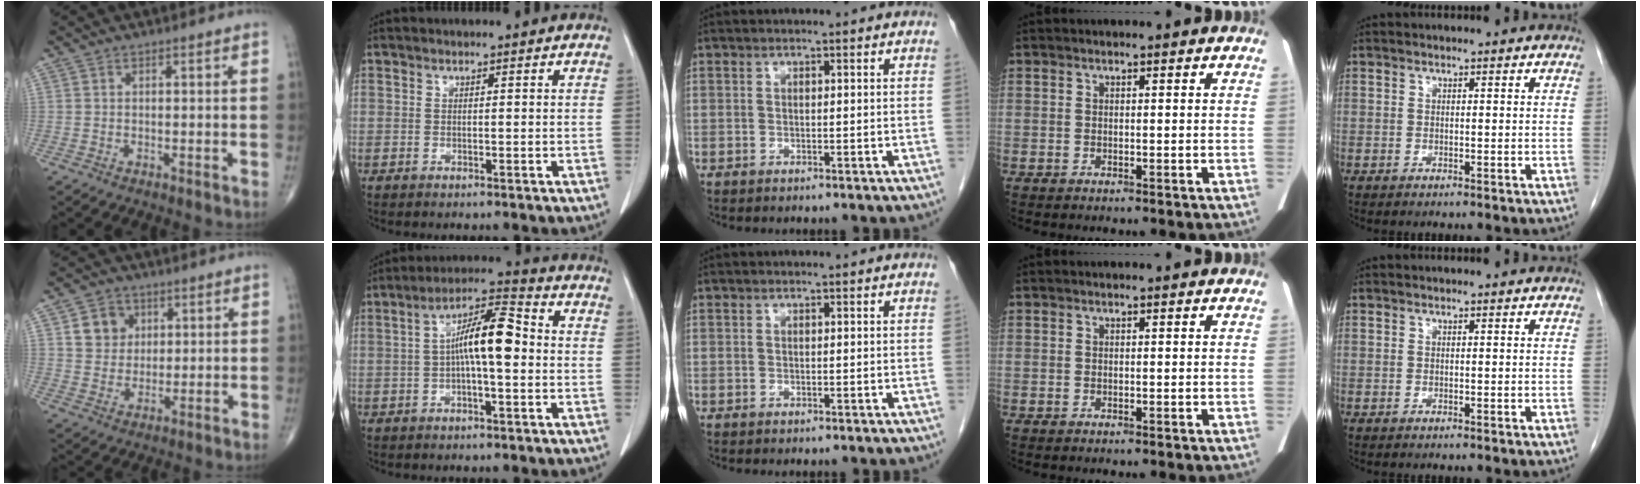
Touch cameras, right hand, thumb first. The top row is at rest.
{"thumb": {"total": 6.5, "force": [2.2, 5.7, 2.2], "torque": [-0.009, -0.006, 0.038]}, "index": {"total": 9.6, "force": [-0.1, 2.1, 9.4], "torque": [-0.171, 0.028, -0.008]}}